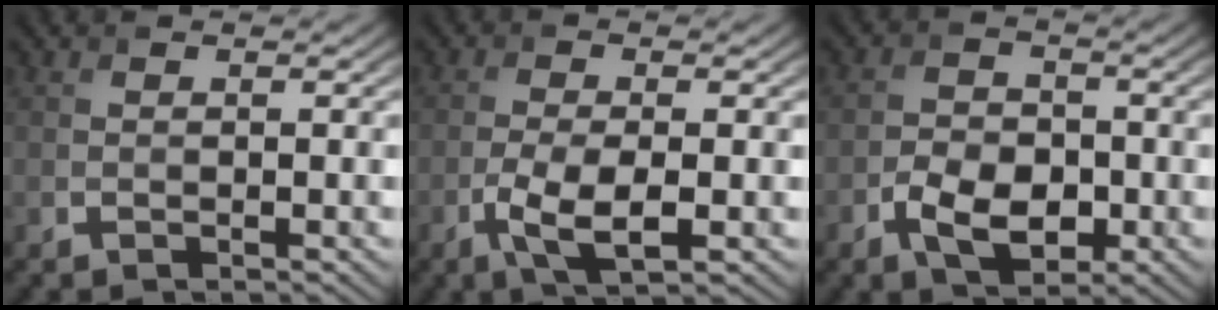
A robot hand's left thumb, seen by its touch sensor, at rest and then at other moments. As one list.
[{"total": 5.2, "force": [-1.9, 1.9, 4.5], "torque": [-0.099, -0.003, -0.038]}, {"total": 5.4, "force": [-2.3, 3.5, 3.5], "torque": [-0.062, -0.005, -0.045]}]